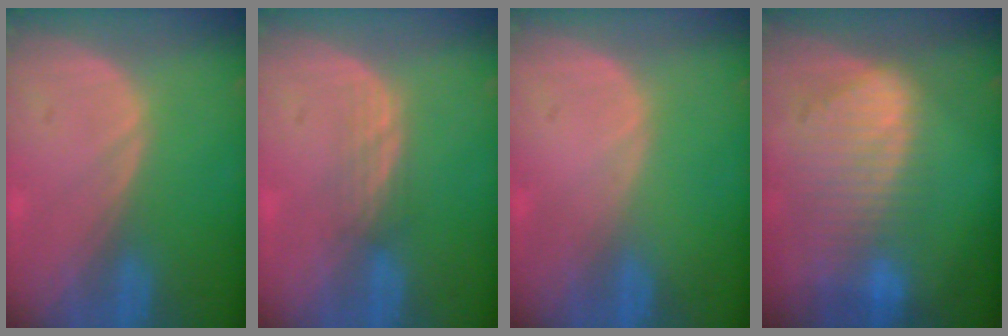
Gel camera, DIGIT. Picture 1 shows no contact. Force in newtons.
{"total": 2.3, "press": 2.2, "slide": 0.6}
{"total": 0.0}
{"total": 9.3, "press": 8.1, "slide": 4.4}